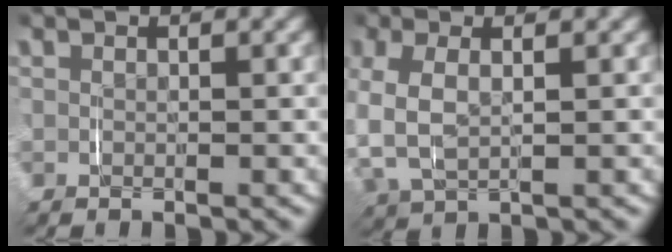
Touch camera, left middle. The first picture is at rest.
{"total": 5.1, "force": [0.4, 3.6, 3.6], "torque": [-0.111, -0.004, 0.015]}